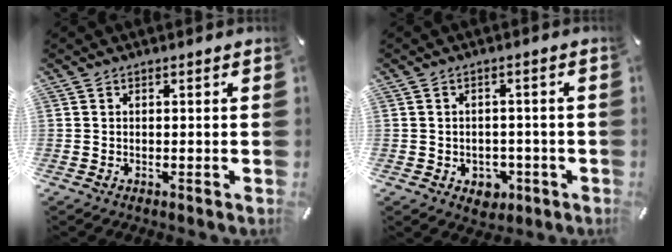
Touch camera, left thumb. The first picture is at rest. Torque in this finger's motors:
{"motor_torque": [-0.02, 0.03, 0.10, -0.05, 0.01]}